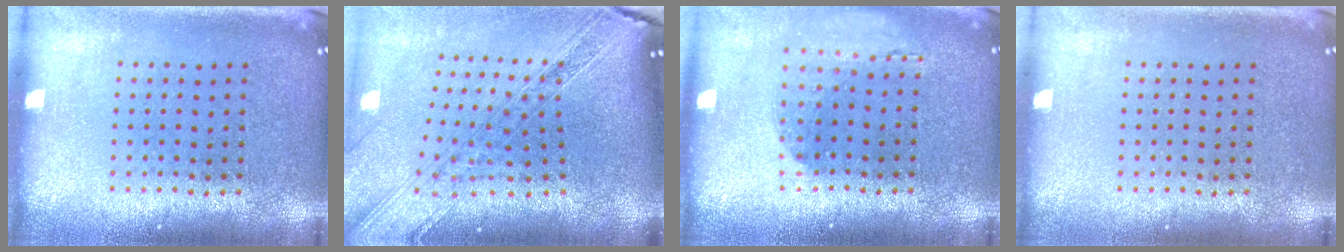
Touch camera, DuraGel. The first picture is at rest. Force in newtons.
{"total": 2.7, "press": 2.1, "slide": 1.6}
{"total": 1.2, "press": 1.2, "slide": 0.0}
{"total": 0.0}